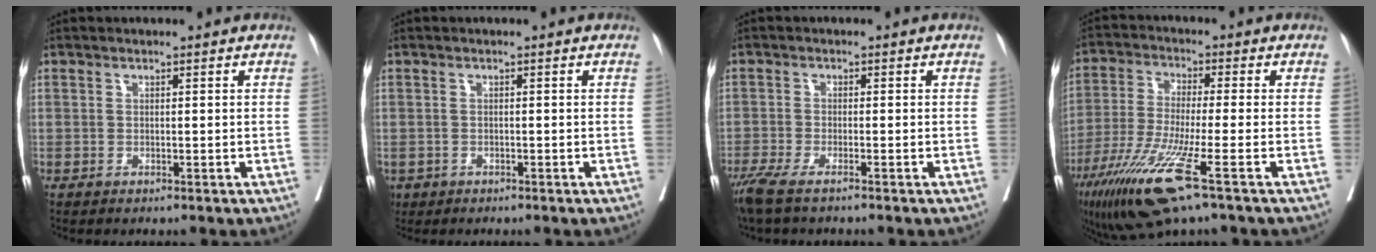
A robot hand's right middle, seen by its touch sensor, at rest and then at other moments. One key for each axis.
{"total": 1.9, "fx": -1.1, "fy": 1.5, "fz": 0.5, "tx": -0.013, "ty": 0.000, "tz": -0.013}
{"total": 5.1, "fx": -4.0, "fy": 0.3, "fz": 3.2, "tx": -0.053, "ty": -0.011, "tz": -0.070}
{"total": 12.9, "fx": -6.6, "fy": 0.4, "fz": 11.1, "tx": -0.226, "ty": -0.035, "tz": -0.121}